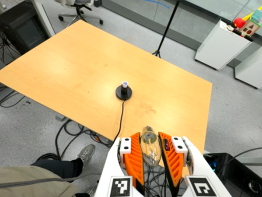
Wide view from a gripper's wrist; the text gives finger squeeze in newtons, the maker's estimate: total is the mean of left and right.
{"total": 21.3, "left": 24.1, "right": 18.5}